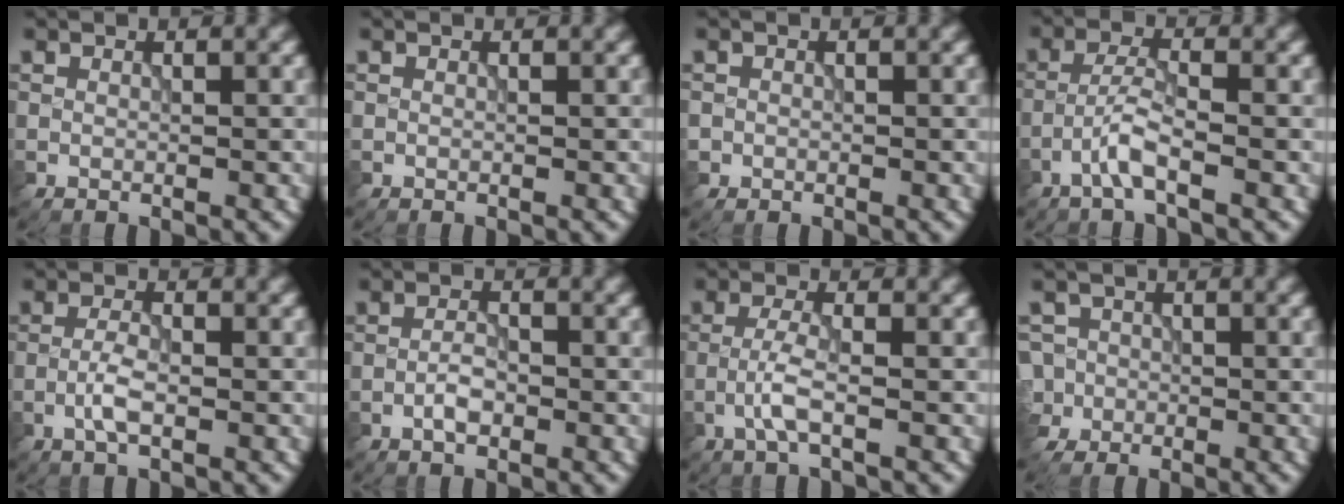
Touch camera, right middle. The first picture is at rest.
{"total": 0.0}
{"total": 0.7, "force": [-0.3, 0.6, -0.1], "torque": [0.007, -0.005, -0.006]}
{"total": 2.8, "force": [-1.6, 0.3, 2.3], "torque": [-0.047, 0.010, -0.038]}
{"total": 2.3, "force": [-0.9, 0.7, 2.0], "torque": [-0.042, 0.003, -0.022]}
{"total": 2.0, "force": [-0.9, 0.8, 1.6], "torque": [-0.028, 0.003, -0.020]}
{"total": 2.5, "force": [-1.1, 0.4, 2.2], "torque": [-0.048, 0.007, -0.029]}
{"total": 4.8, "force": [-1.6, 4.3, 1.3], "torque": [-0.020, 0.009, -0.050]}